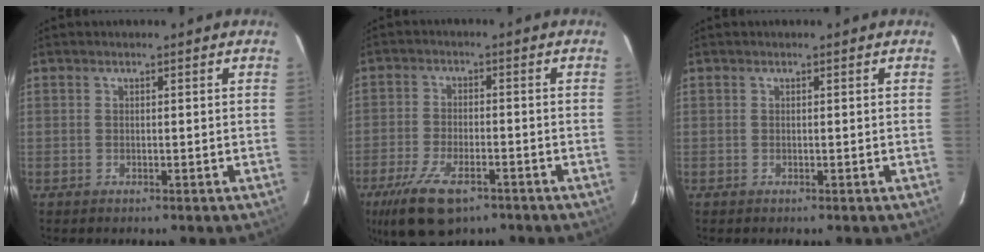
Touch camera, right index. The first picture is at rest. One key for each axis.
{"total": 9.9, "fx": -6.4, "fy": 3.7, "fz": 6.5, "tx": -0.126, "ty": -0.015, "tz": -0.109}
{"total": 0.0}